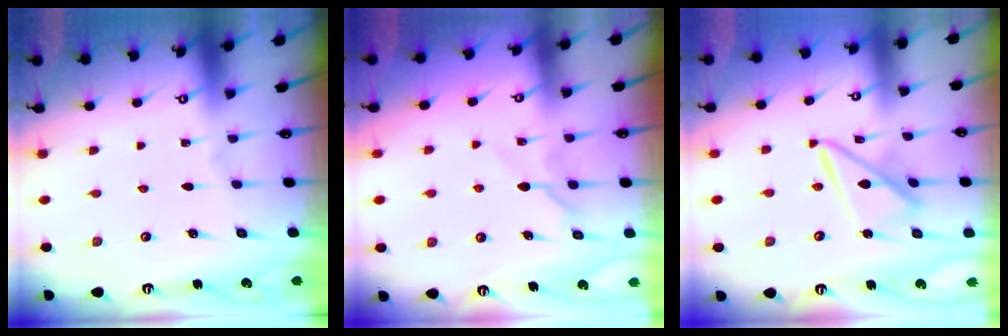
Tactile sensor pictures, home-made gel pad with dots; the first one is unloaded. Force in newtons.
{"total": 5.9, "press": 5.9, "slide": 0.4}
{"total": 12.2, "press": 12.1, "slide": 1.1}